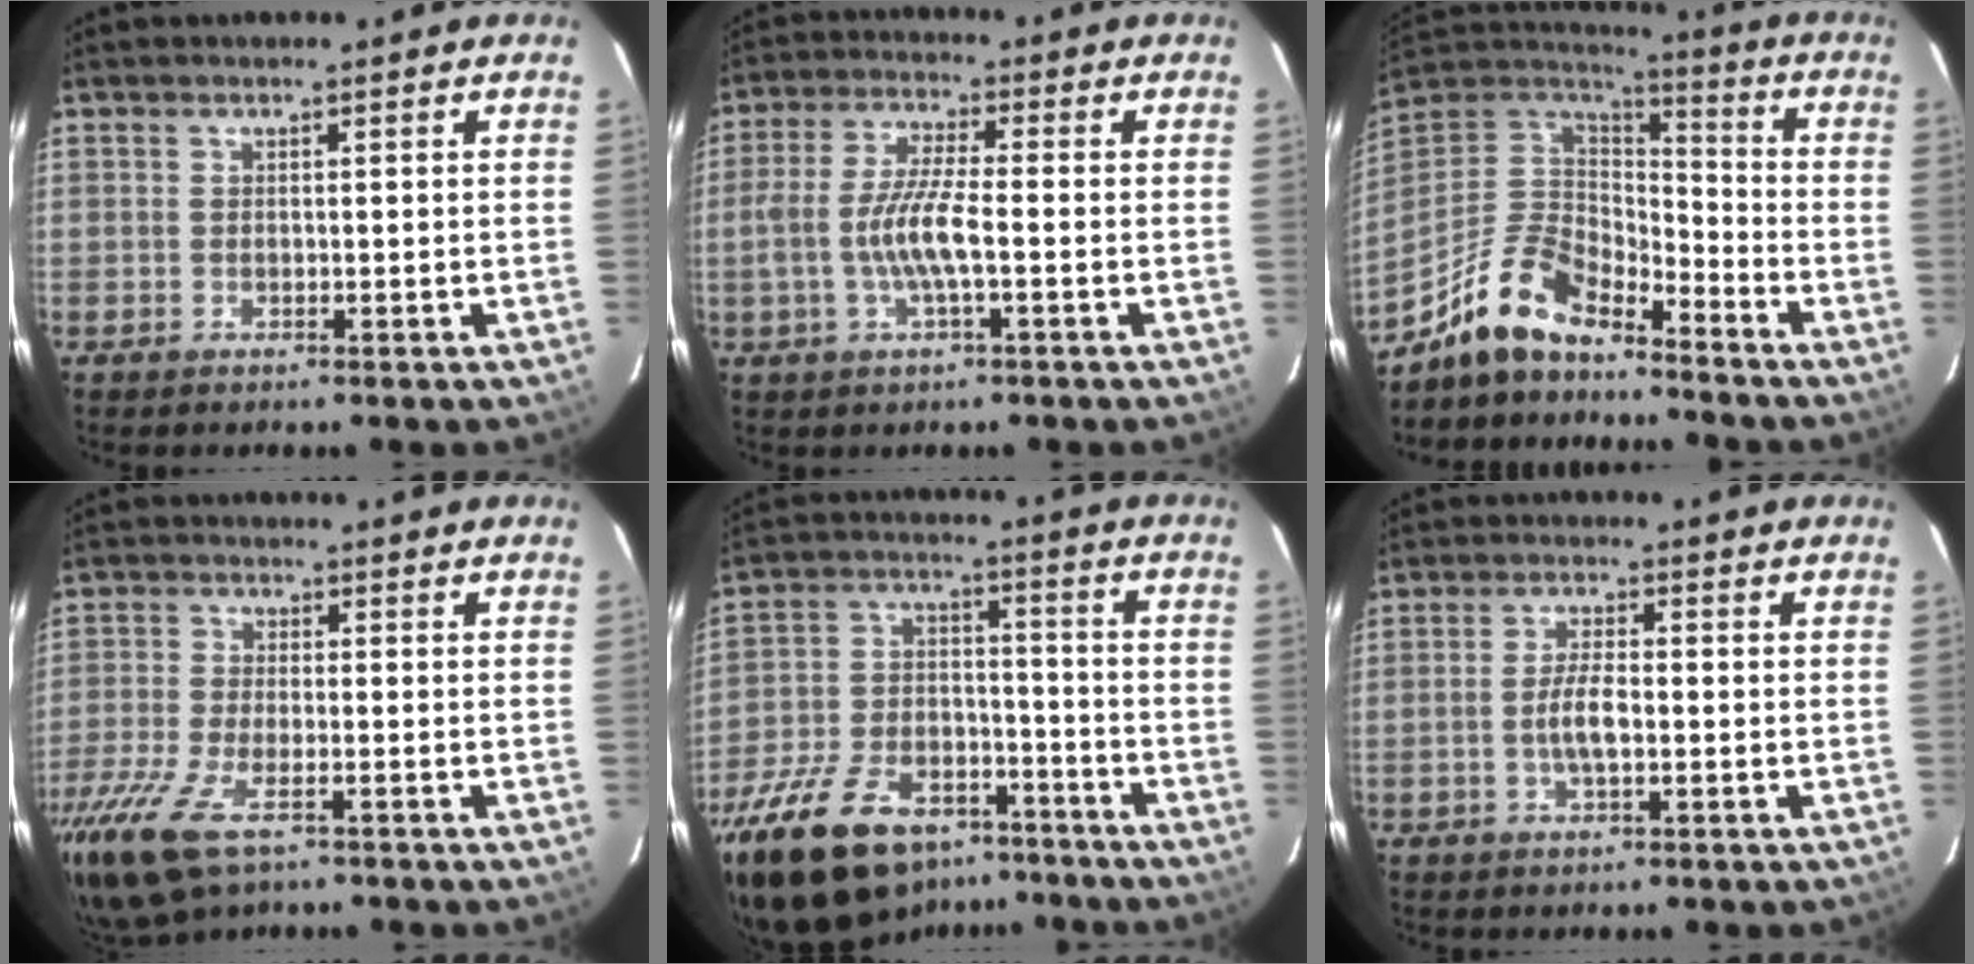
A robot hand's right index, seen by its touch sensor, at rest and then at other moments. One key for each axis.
{"total": 8.4, "fx": -1.9, "fy": 1.4, "fz": 8.0, "tx": -0.167, "ty": 0.001, "tz": -0.037}
{"total": 13.8, "fx": -10.9, "fy": 5.3, "fz": 6.5, "tx": -0.154, "ty": 0.012, "tz": -0.212}
{"total": 13.7, "fx": -8.5, "fy": 5.3, "fz": 9.4, "tx": -0.222, "ty": -0.046, "tz": -0.164}
{"total": 24.1, "fx": -17.0, "fy": 11.5, "fz": 12.6, "tx": -0.269, "ty": -0.014, "tz": -0.271}
{"total": 4.4, "fx": -1.1, "fy": 1.3, "fz": 4.1, "tx": -0.082, "ty": 0.001, "tz": -0.020}